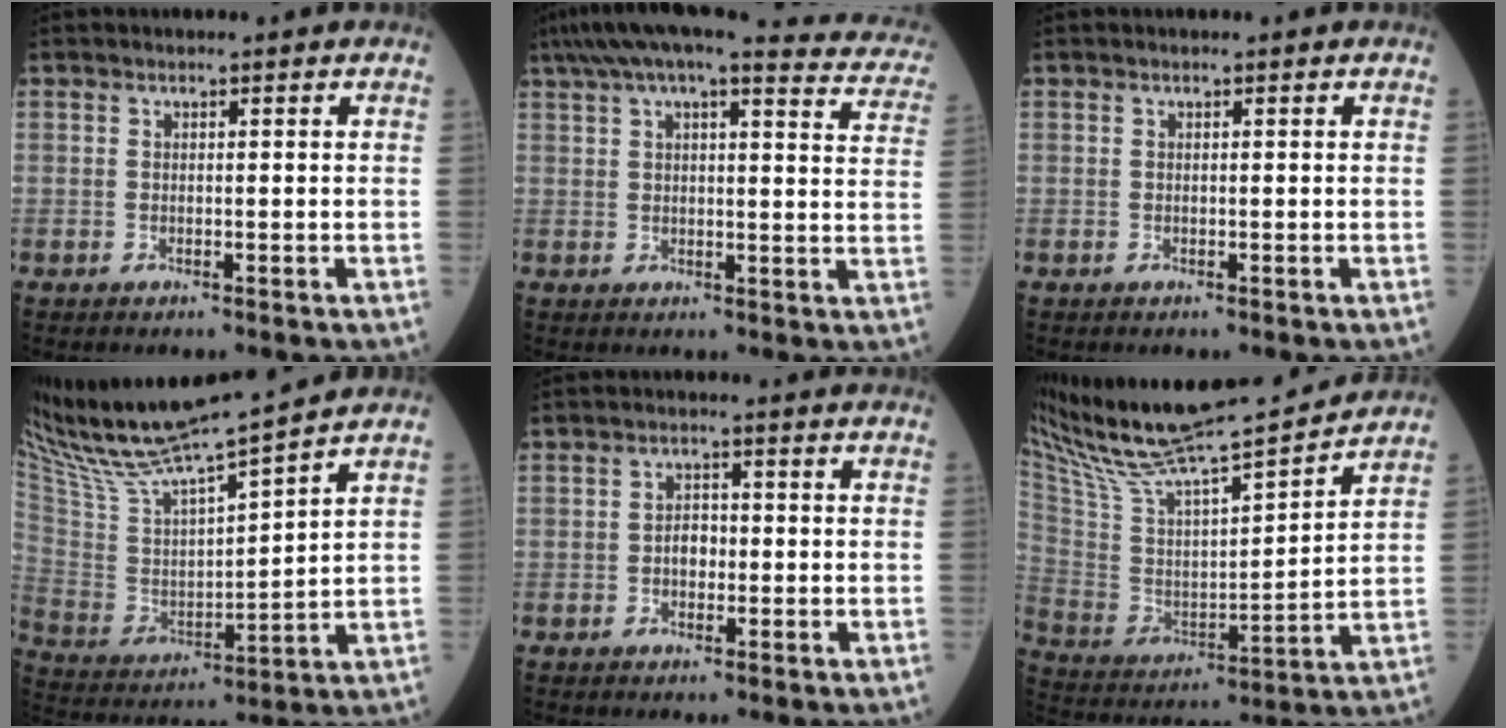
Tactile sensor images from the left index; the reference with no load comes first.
{"total": 23.1, "force": [20.4, 3.6, 10.2], "torque": [-0.153, -0.008, 0.238]}
{"total": 0.0}
{"total": 17.2, "force": [15.6, -0.9, 7.1], "torque": [-0.153, -0.002, 0.295]}
{"total": 2.2, "force": [-0.6, 1.5, 1.5], "torque": [-0.022, 0.004, -0.012]}
{"total": 22.2, "force": [20.2, 0.7, 9.0], "torque": [-0.186, -0.009, 0.345]}